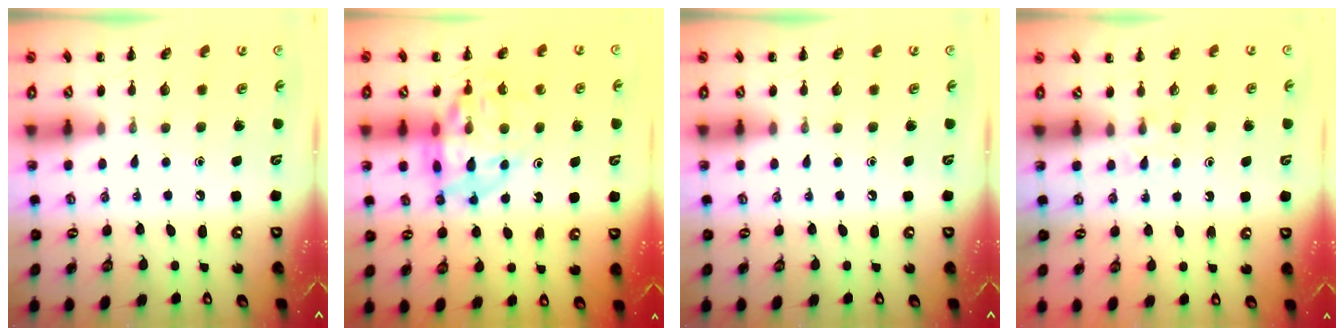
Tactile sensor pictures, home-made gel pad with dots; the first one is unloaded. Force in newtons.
{"total": 15.1, "press": 14.7, "slide": 3.3}
{"total": 0.0}
{"total": 2.4, "press": 2.0, "slide": 1.2}